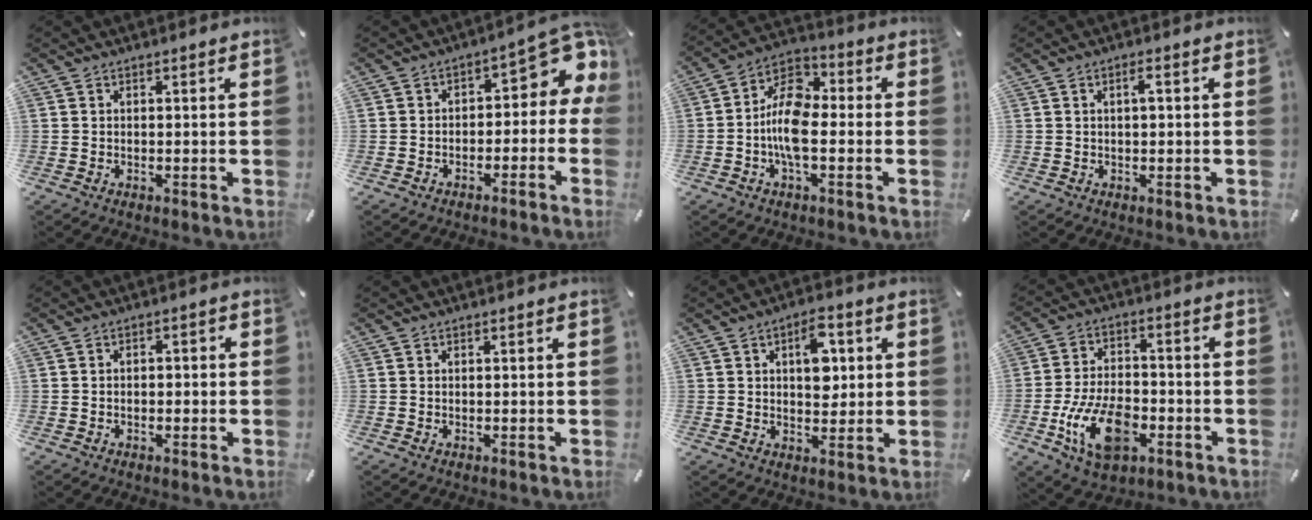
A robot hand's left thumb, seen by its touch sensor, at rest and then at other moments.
{"total": 8.3, "force": [2.2, 4.9, 6.4], "torque": [-0.071, -0.024, 0.036]}
{"total": 11.2, "force": [-2.6, 6.0, 9.1], "torque": [-0.190, 0.011, -0.045]}
{"total": 2.1, "force": [0.4, 0.7, 1.9], "torque": [-0.031, 0.001, 0.004]}
{"total": 1.6, "force": [-0.7, 1.0, 1.1], "torque": [-0.021, 0.004, -0.015]}
{"total": 0.0}
{"total": 9.1, "force": [2.3, 5.7, 6.8], "torque": [-0.080, -0.007, 0.033]}
{"total": 14.9, "force": [-5.8, 8.8, 10.6], "torque": [-0.213, 0.016, -0.100]}